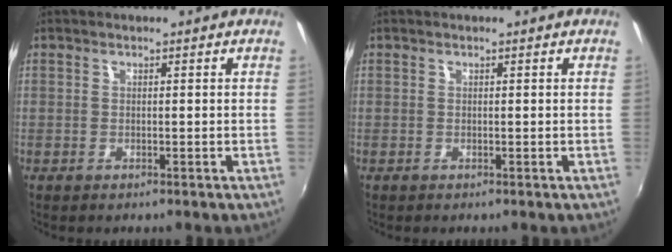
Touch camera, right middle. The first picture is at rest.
{"total": 0.0}